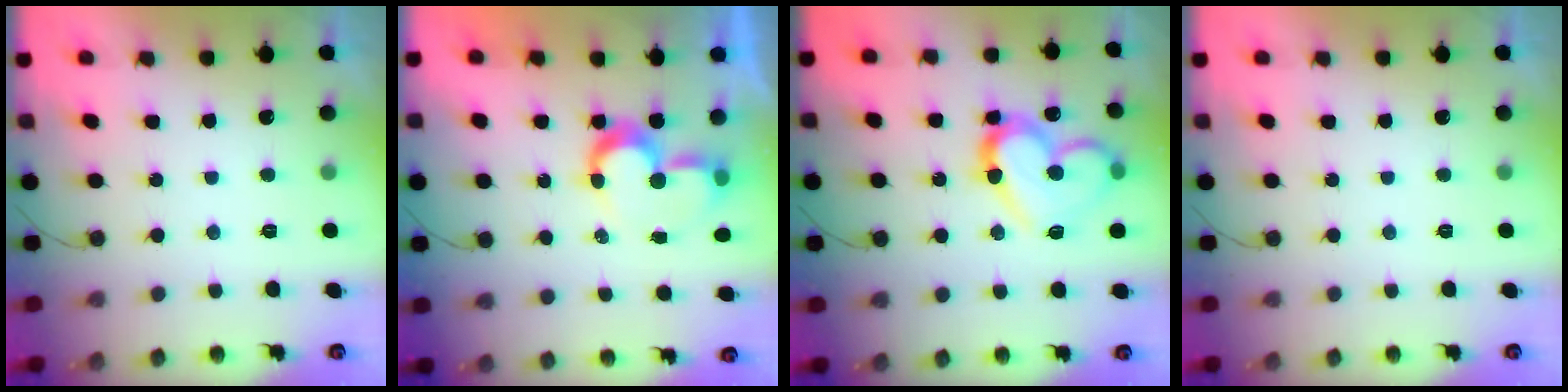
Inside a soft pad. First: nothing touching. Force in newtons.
{"total": 8.5, "press": 8.5, "slide": 0.2}
{"total": 16.5, "press": 16.5, "slide": 1.1}
{"total": 0.0}